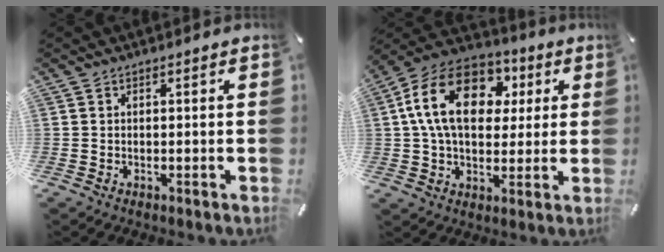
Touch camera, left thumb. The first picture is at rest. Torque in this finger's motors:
{"motor_torque": [0.78, 1.36, 2.48, -0.29, 0.70]}